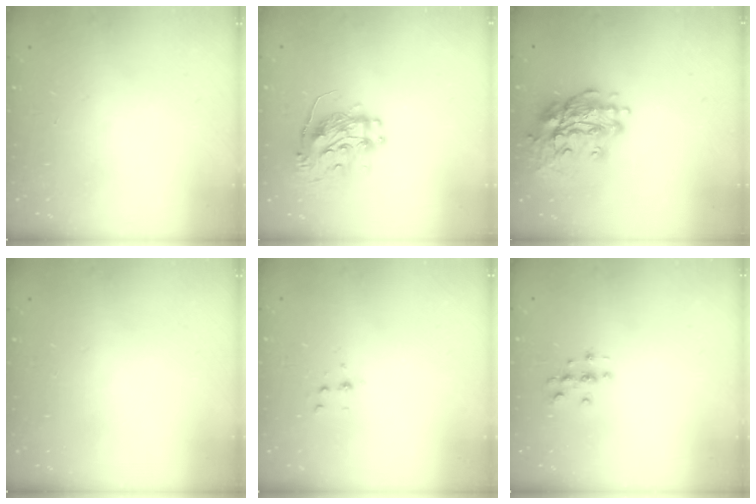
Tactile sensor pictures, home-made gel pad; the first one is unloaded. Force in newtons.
{"total": 10.7, "press": 10.6, "slide": 1.2}
{"total": 16.9, "press": 16.6, "slide": 3.1}
{"total": 0.0}
{"total": 3.8, "press": 3.7, "slide": 1.1}
{"total": 3.0, "press": 3.0, "slide": 0.3}